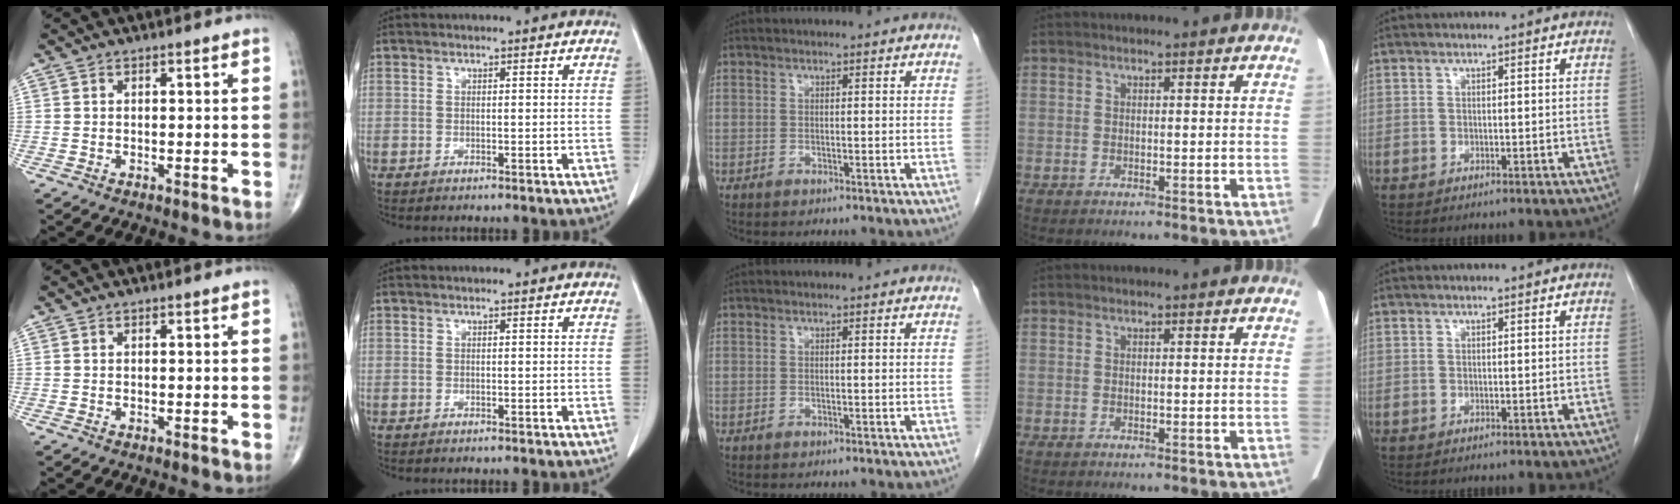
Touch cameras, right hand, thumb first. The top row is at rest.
{}